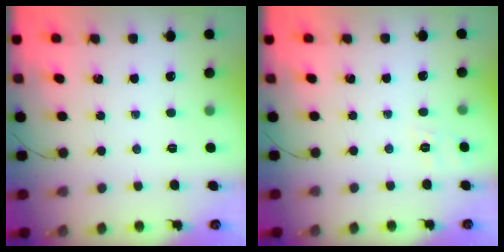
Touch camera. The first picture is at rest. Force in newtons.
{"total": 8.6, "press": 8.3, "slide": 2.2}